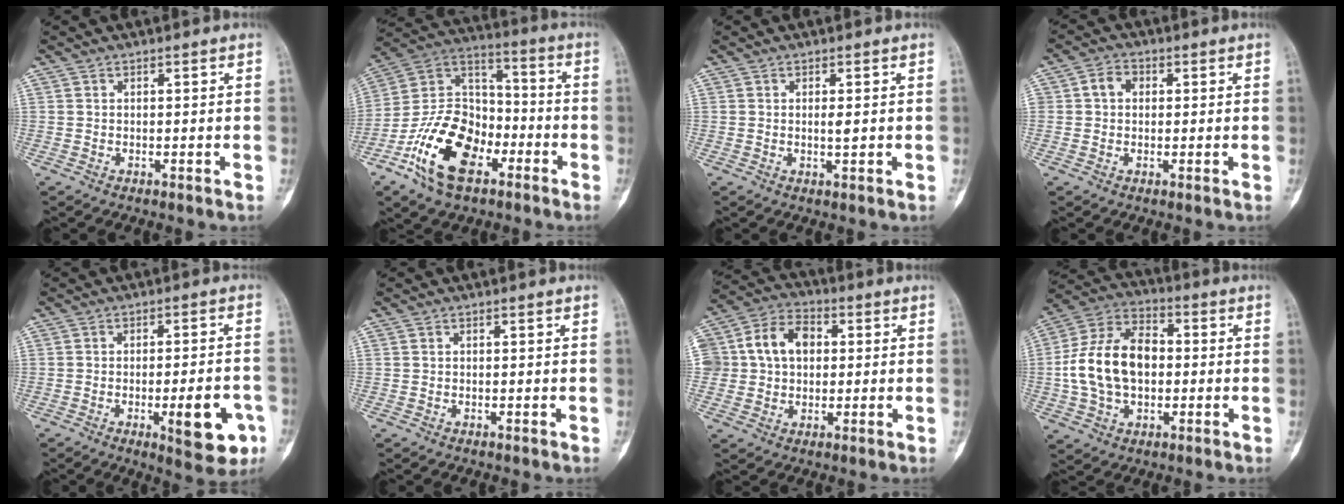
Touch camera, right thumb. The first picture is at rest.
{"total": 19.2, "force": [-8.8, 11.7, 12.4], "torque": [-0.202, 0.068, -0.166]}
{"total": 1.6, "force": [0.2, 0.3, 1.6], "torque": [-0.027, -0.003, 0.005]}
{"total": 3.9, "force": [0.6, 3.2, 2.1], "torque": [-0.024, 0.010, 0.008]}
{"total": 10.9, "force": [-3.9, 3.4, 9.6], "torque": [-0.112, 0.012, -0.046]}
{"total": 0.0}
{"total": 12.9, "force": [2.1, 10.1, 7.8], "torque": [-0.122, 0.024, 0.034]}
{"total": 16.3, "force": [-0.4, 10.9, 12.1], "torque": [-0.216, 0.030, -0.011]}